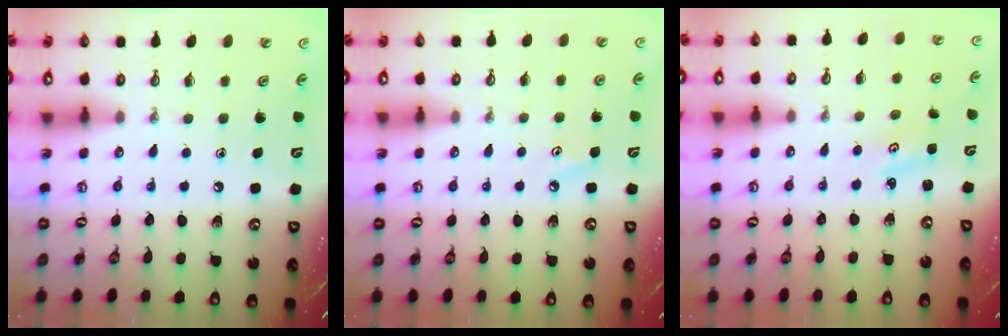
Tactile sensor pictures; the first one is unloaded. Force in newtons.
{"total": 3.6, "press": 3.6, "slide": 0.5}
{"total": 1.0, "press": 0.9, "slide": 0.2}